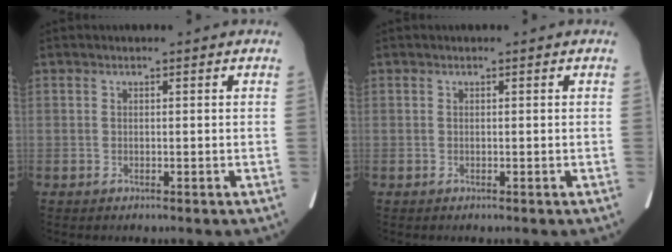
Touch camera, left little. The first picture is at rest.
{"total": 0.0}